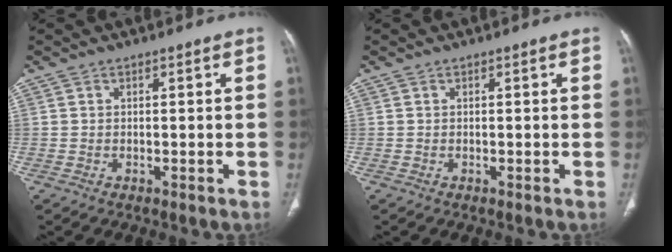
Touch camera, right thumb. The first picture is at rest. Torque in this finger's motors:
{"motor_torque": [-0.12, 0.23, -0.19, 0.19, -0.01]}